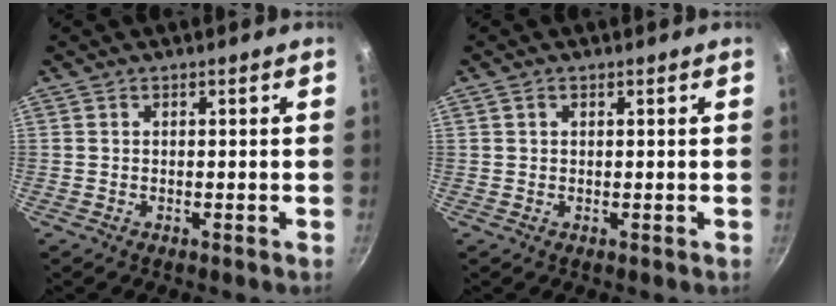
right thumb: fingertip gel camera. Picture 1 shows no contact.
{"total": 0.7, "force": [0.4, 0.5, 0.4], "torque": [-0.004, 0.000, 0.007]}